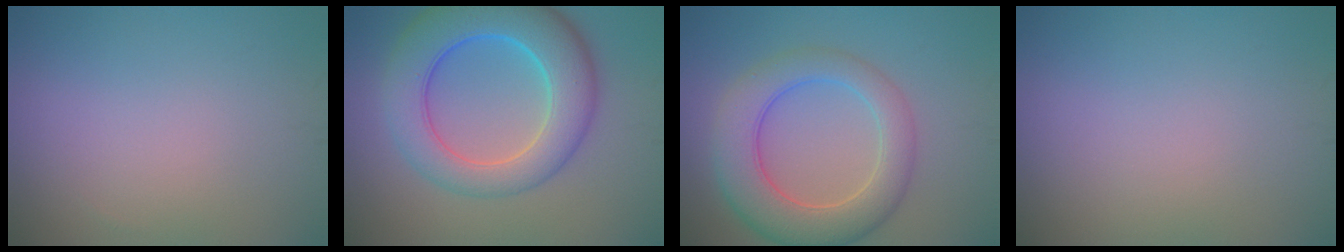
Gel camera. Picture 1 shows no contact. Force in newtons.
{"total": 9.4, "press": 9.4, "slide": 0.4}
{"total": 7.0, "press": 7.0, "slide": 0.3}
{"total": 0.0}